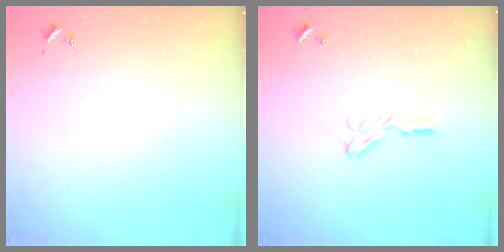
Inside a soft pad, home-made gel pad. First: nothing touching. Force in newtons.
{"total": 6.9, "press": 6.9, "slide": 0.6}